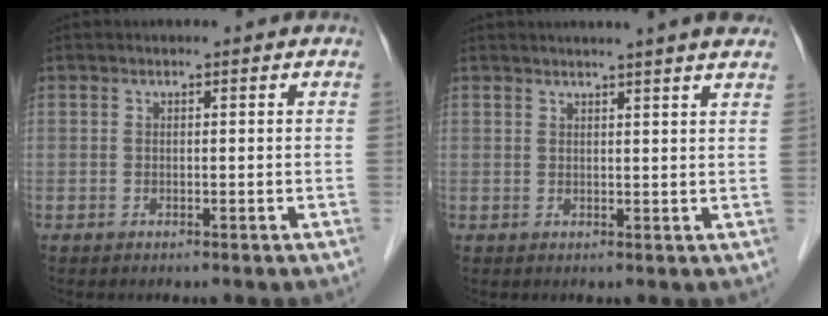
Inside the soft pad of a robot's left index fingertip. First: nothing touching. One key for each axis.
{"total": 7.2, "fx": 6.2, "fy": -0.7, "fz": 3.6, "tx": -0.049, "ty": 0.017, "tz": 0.064}